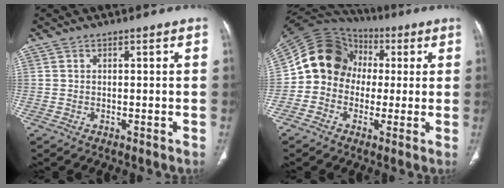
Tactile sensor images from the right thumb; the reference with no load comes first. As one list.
[{"total": 14.1, "force": [0.4, 12.3, 6.8], "torque": [-0.104, 0.035, -0.004]}]